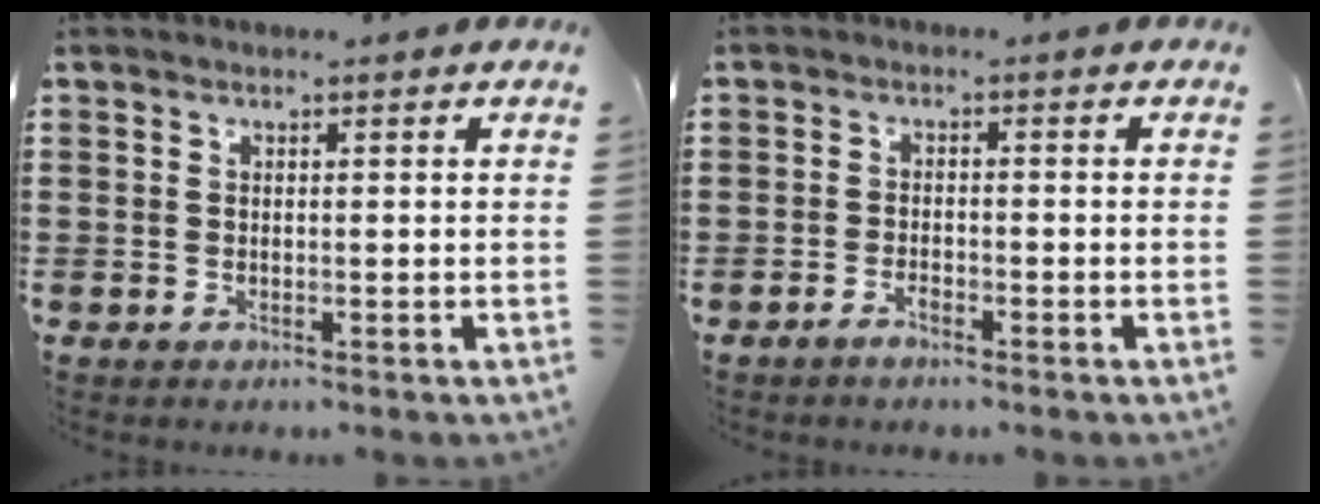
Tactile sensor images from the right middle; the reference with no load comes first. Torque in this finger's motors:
{"motor_torque": [0.32, 0.34, -0.06, -0.01]}